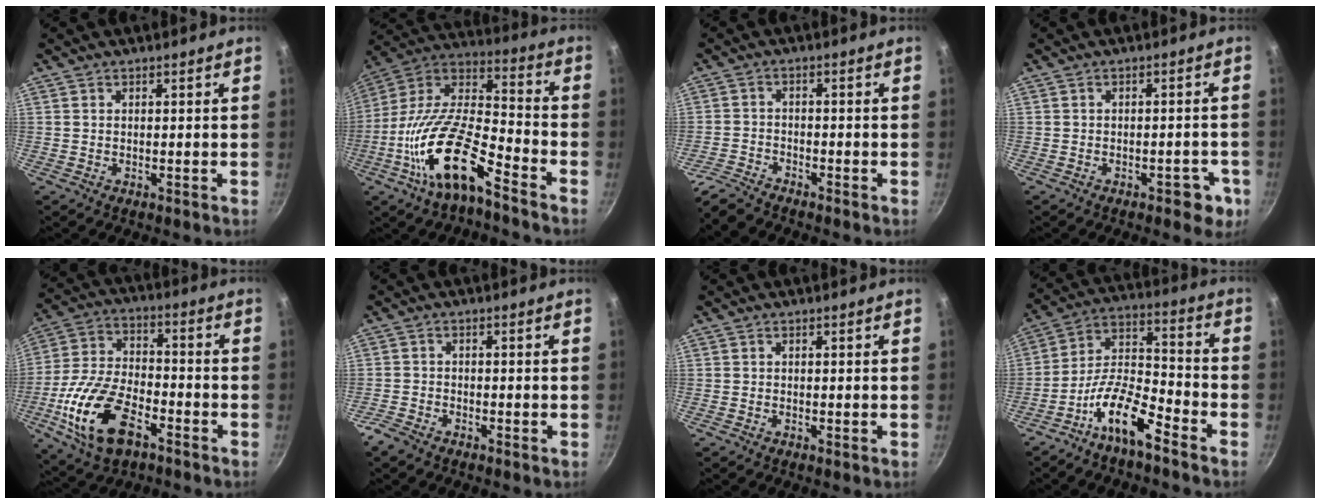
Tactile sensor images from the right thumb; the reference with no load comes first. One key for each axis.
{"total": 19.6, "fx": -10.0, "fy": 6.9, "fz": 15.3, "tx": -0.278, "ty": 0.067, "tz": -0.207}
{"total": 4.3, "fx": -4.1, "fy": 0.6, "fz": 1.0, "tx": -0.029, "ty": 0.020, "tz": -0.091}
{"total": 4.7, "fx": -2.1, "fy": 2.6, "fz": 3.3, "tx": -0.019, "ty": 0.022, "tz": -0.017}
{"total": 17.8, "fx": -7.6, "fy": 9.5, "fz": 13.1, "tx": -0.250, "ty": 0.030, "tz": -0.147}
{"total": 3.2, "fx": -2.7, "fy": 1.3, "fz": 1.2, "tx": -0.041, "ty": 0.017, "tz": -0.057}
{"total": 0.0}
{"total": 12.5, "fx": -8.1, "fy": 3.8, "fz": 8.7, "tx": -0.158, "ty": 0.072, "tz": -0.161}